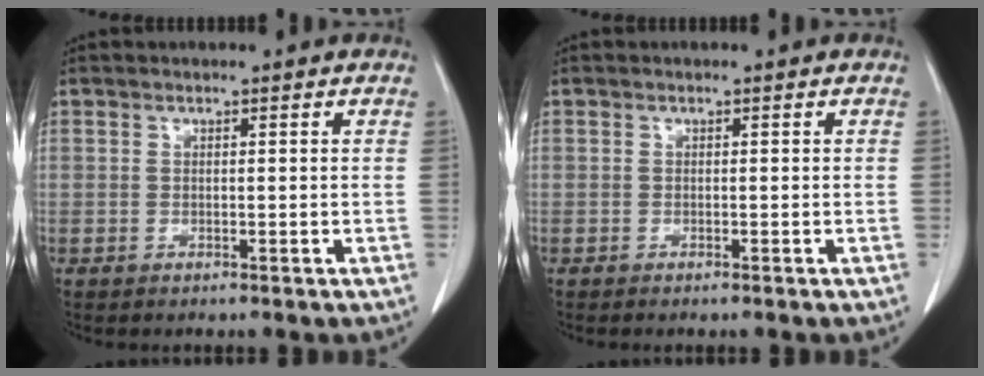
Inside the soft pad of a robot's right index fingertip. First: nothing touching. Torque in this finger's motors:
{"motor_torque": [-0.04, 0.03, 0.06, 0.01]}